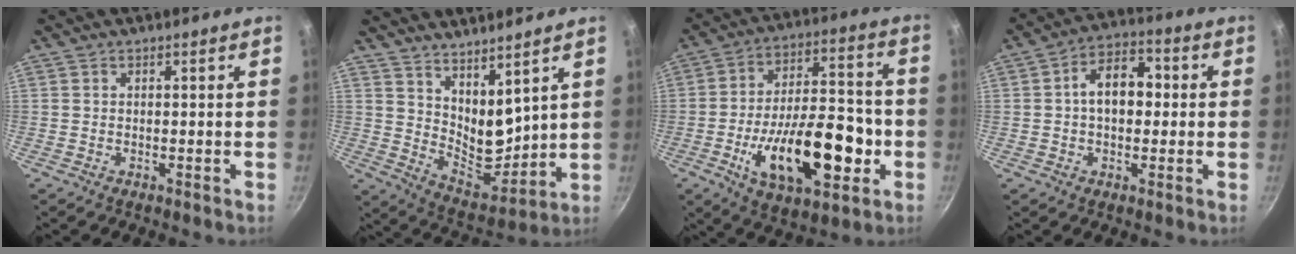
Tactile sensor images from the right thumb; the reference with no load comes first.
{"total": 11.3, "force": [7.3, 4.9, 7.1], "torque": [-0.088, -0.076, 0.134]}
{"total": 22.5, "force": [-6.4, 11.0, 18.6], "torque": [-0.266, 0.037, -0.094]}
{"total": 9.7, "force": [0.6, 6.5, 7.2], "torque": [-0.078, 0.027, -0.003]}